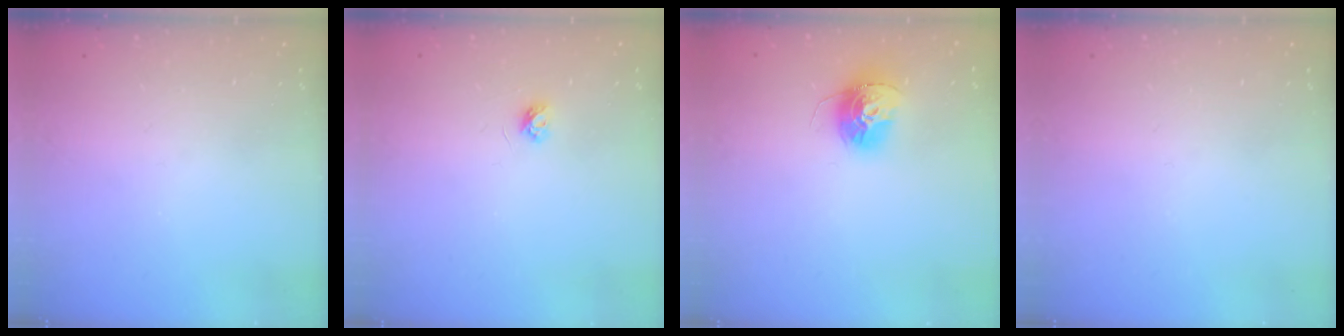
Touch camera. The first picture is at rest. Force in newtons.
{"total": 3.3, "press": 3.3, "slide": 0.3}
{"total": 13.1, "press": 13.0, "slide": 1.1}
{"total": 0.0}